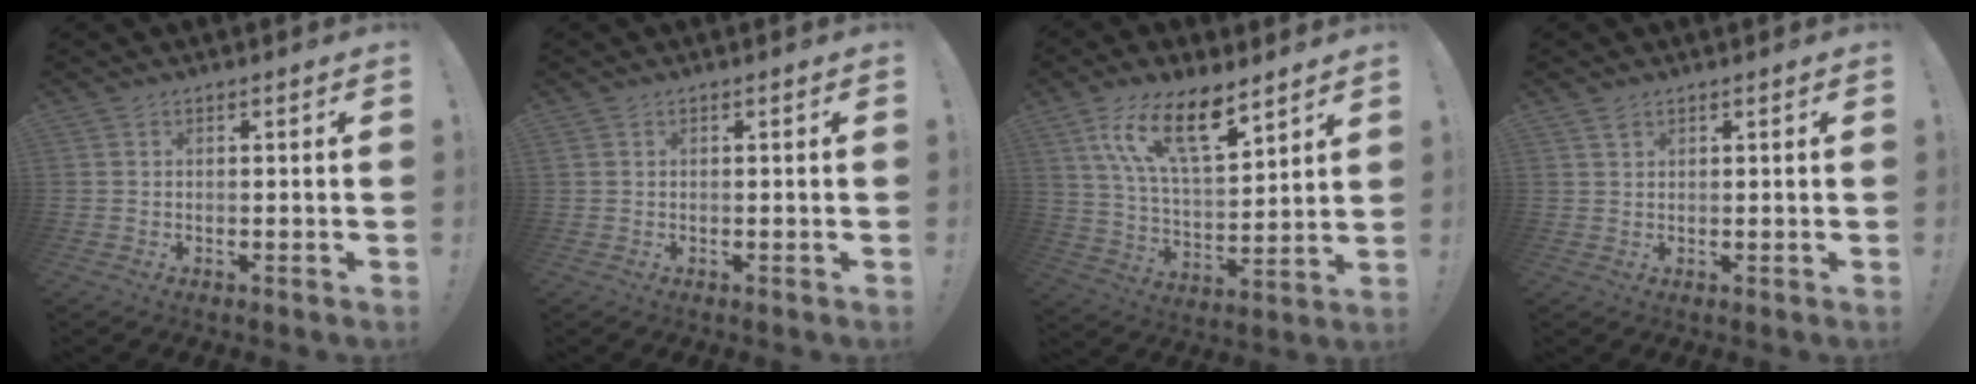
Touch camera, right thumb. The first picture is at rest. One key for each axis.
{"total": 0.0}
{"total": 17.3, "fx": 10.6, "fy": 5.9, "fz": 12.3, "tx": -0.232, "ty": -0.056, "tz": 0.183}
{"total": 1.5, "fx": 1.1, "fy": 0.7, "fz": 0.7, "tx": -0.003, "ty": -0.006, "tz": 0.019}